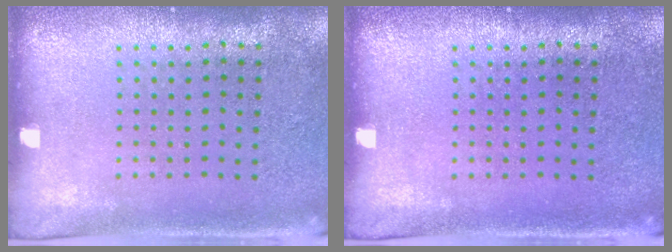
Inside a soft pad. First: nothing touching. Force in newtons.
{"total": 0.0}